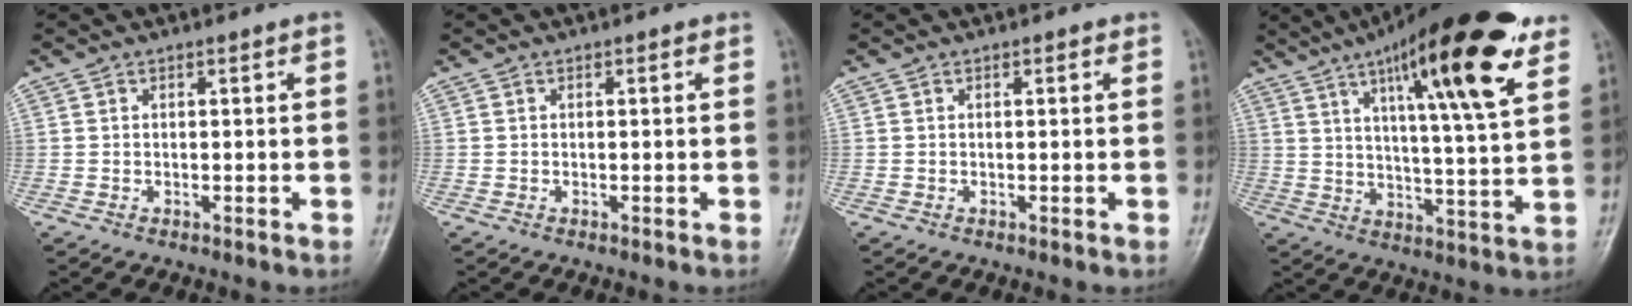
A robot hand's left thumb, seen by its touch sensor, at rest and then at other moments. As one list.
[{"total": 0.0}, {"total": 0.0}, {"total": 22.3, "force": [12.4, 4.2, 18.0], "torque": [-0.257, -0.036, 0.188]}]